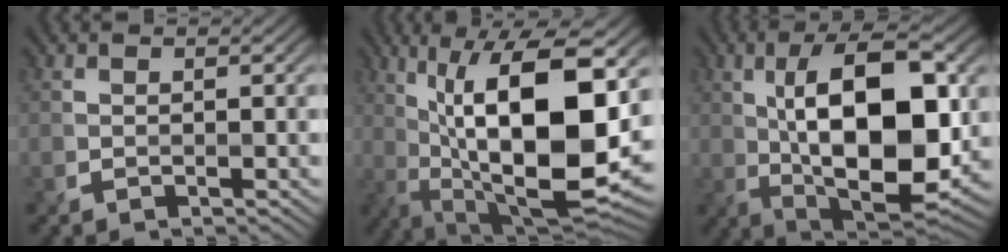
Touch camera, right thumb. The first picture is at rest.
{"total": 17.3, "force": [2.1, 7.0, 15.7], "torque": [-0.258, 0.010, 0.038]}
{"total": 15.8, "force": [1.1, 7.5, 13.9], "torque": [-0.228, 0.006, 0.018]}